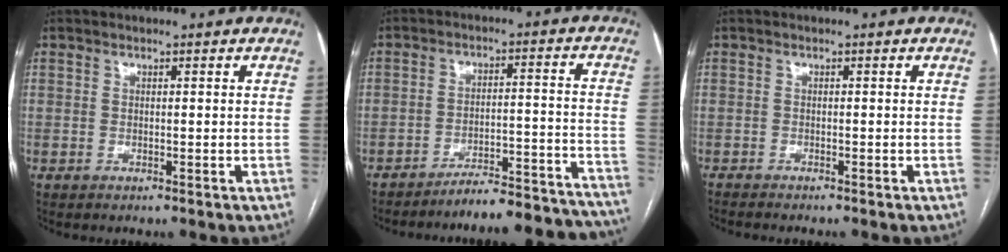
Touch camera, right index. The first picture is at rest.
{"total": 20.7, "force": [-20.0, 1.5, 4.9], "torque": [-0.016, 0.023, -0.258]}
{"total": 3.2, "force": [-2.9, 0.2, 1.4], "torque": [-0.024, -0.007, -0.039]}